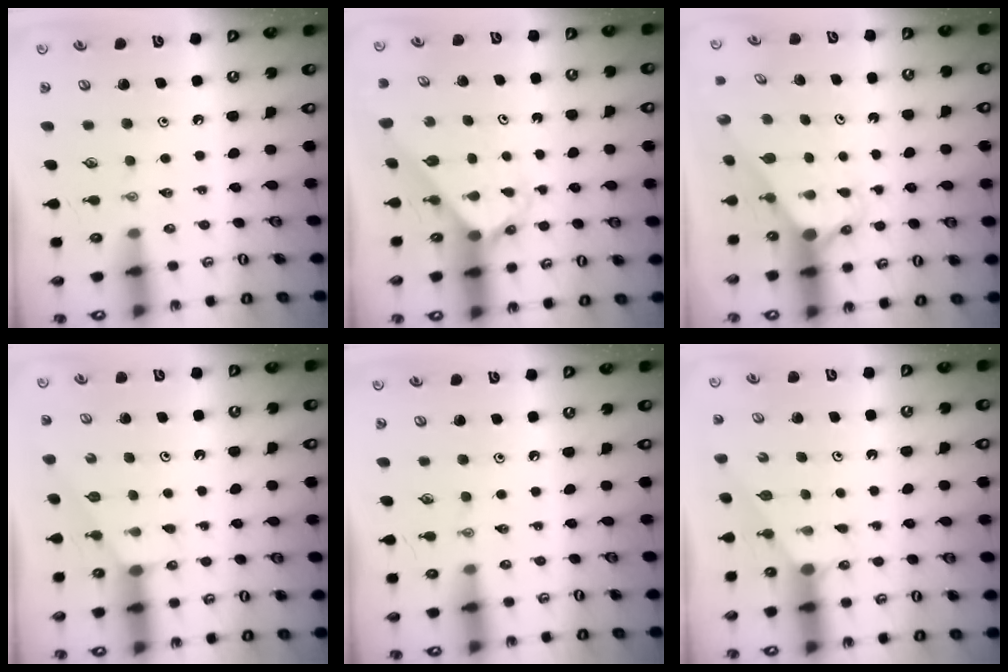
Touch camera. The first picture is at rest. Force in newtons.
{"total": 2.6, "press": 2.6, "slide": 0.2}
{"total": 2.7, "press": 2.7, "slide": 0.0}
{"total": 1.7, "press": 1.7, "slide": 0.3}
{"total": 0.0}
{"total": 2.1, "press": 2.1, "slide": 0.3}